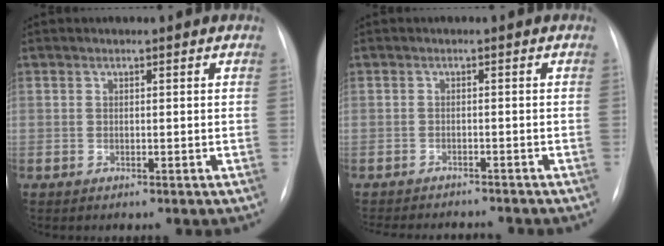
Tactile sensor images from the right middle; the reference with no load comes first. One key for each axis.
{"total": 9.9, "fx": -9.3, "fy": 1.6, "fz": 3.0, "tx": -0.045, "ty": -0.001, "tz": -0.122}